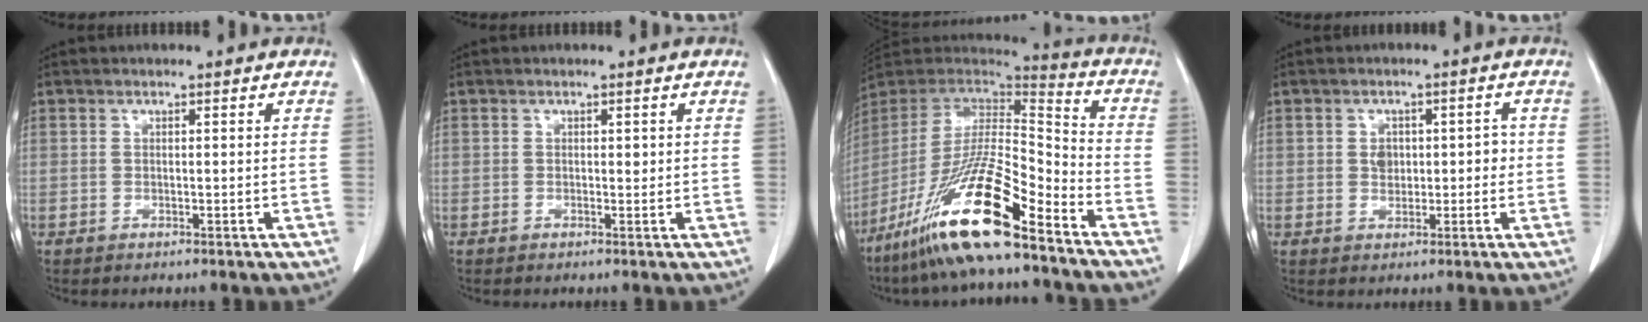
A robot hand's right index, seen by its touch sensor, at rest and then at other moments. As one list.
[{"total": 0.6, "force": [0.2, 0.3, 0.4], "torque": [-0.004, 0.000, 0.001]}, {"total": 19.9, "force": [-13.1, 2.1, 14.8], "torque": [-0.295, -0.032, -0.242]}, {"total": 3.8, "force": [0.1, 2.7, 2.7], "torque": [-0.033, 0.015, 0.006]}]